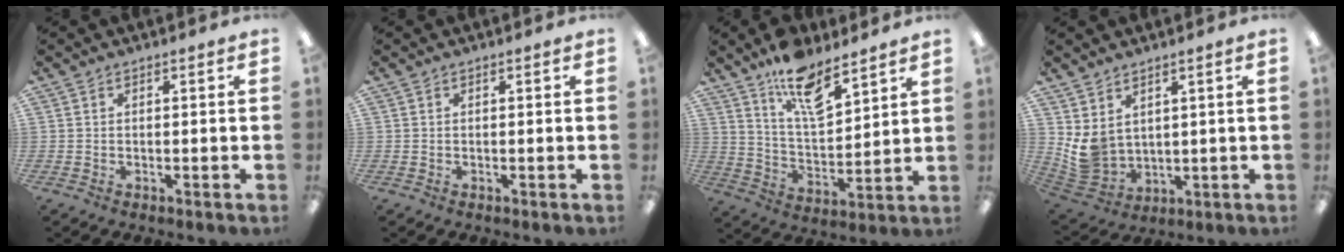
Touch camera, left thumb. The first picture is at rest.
{"total": 0.0}
{"total": 13.7, "force": [9.8, 5.1, 8.0], "torque": [-0.132, -0.053, 0.172]}
{"total": 7.2, "force": [3.1, 5.5, 3.5], "torque": [-0.095, -0.025, 0.062]}